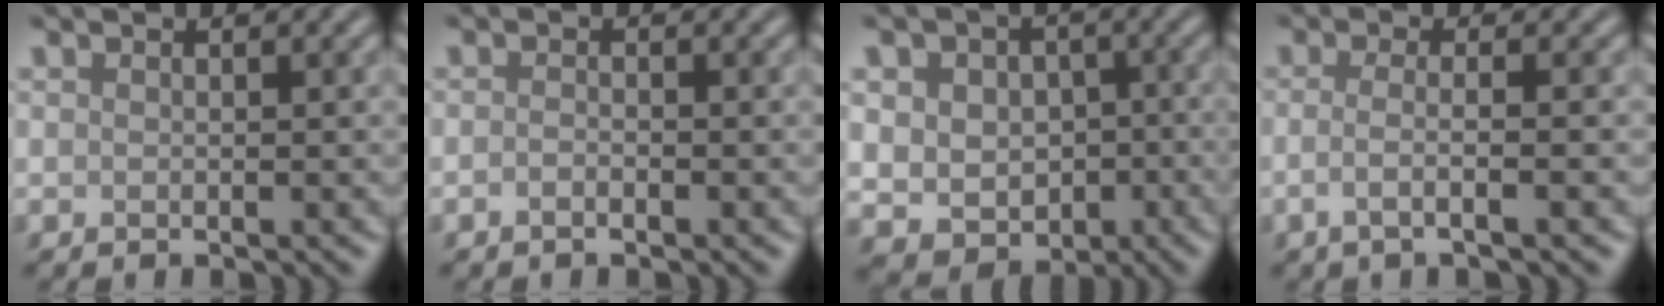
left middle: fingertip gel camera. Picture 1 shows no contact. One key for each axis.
{"total": 0.8, "fx": -0.5, "fy": 0.3, "fz": 0.5, "tx": -0.012, "ty": 0.000, "tz": -0.011}
{"total": 7.5, "fx": -0.2, "fy": 6.3, "fz": 4.2, "tx": -0.055, "ty": 0.016, "tz": -0.015}
{"total": 2.9, "fx": -0.8, "fy": 0.9, "fz": 2.6, "tx": -0.038, "ty": -0.006, "tz": -0.025}